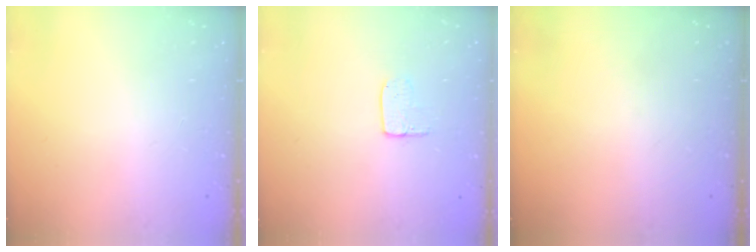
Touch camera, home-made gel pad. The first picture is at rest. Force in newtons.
{"total": 6.1, "press": 6.1, "slide": 0.4}
{"total": 0.0}